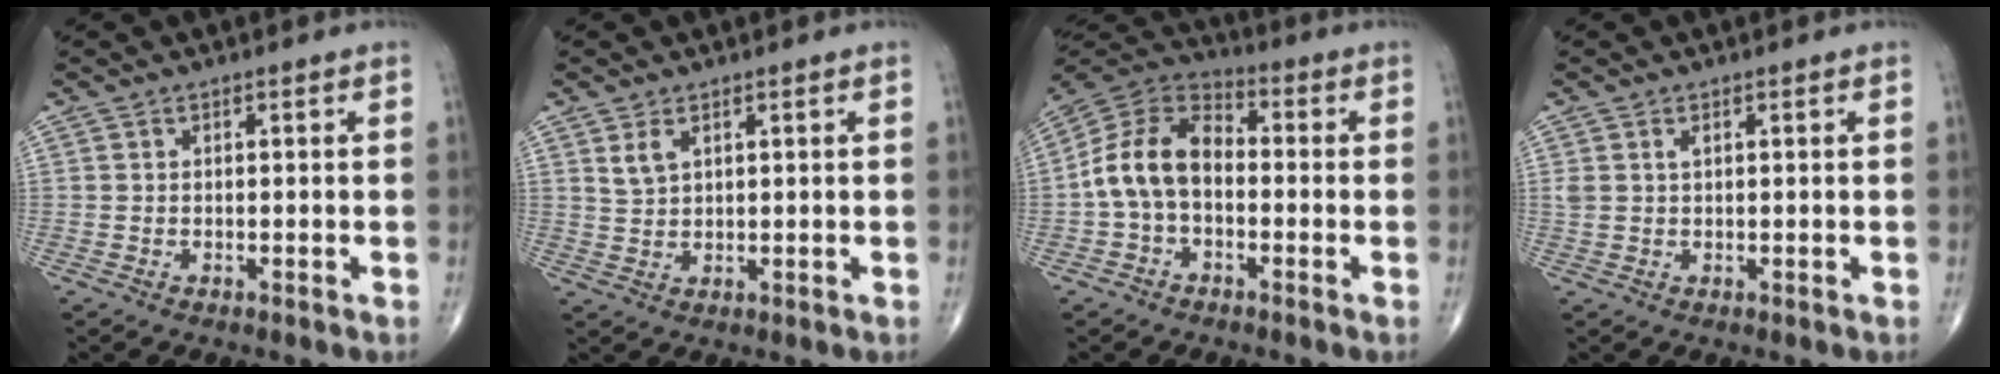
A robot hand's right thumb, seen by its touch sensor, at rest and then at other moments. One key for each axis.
{"total": 2.7, "fx": 1.5, "fy": 1.4, "fz": 1.8, "tx": -0.034, "ty": -0.005, "tz": 0.037}
{"total": 12.1, "fx": -1.5, "fy": 8.0, "fz": 8.9, "tx": -0.156, "ty": 0.037, "tz": -0.042}
{"total": 1.7, "fx": 0.7, "fy": 0.9, "fz": 1.2, "tx": -0.032, "ty": 0.009, "tz": 0.020}